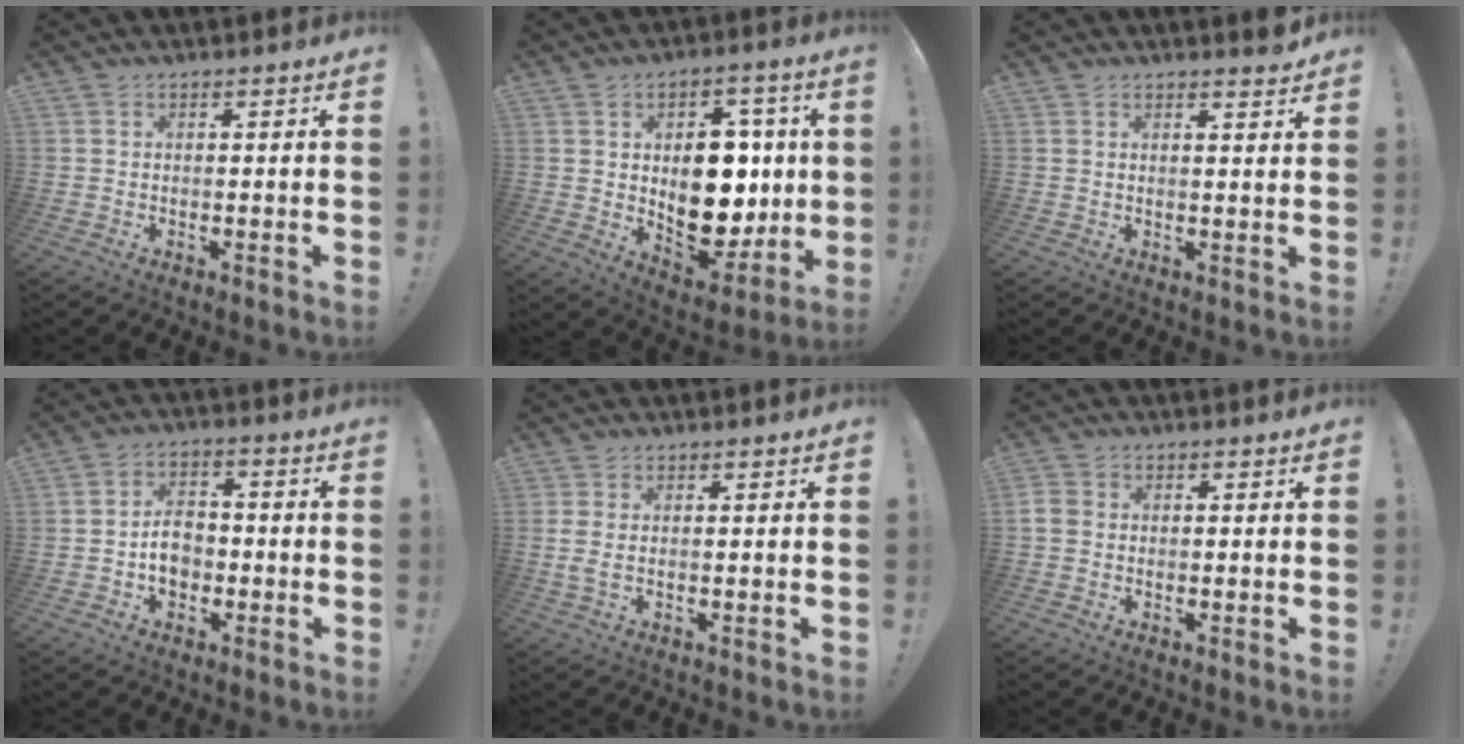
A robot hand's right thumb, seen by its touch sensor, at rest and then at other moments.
{"total": 17.7, "force": [1.3, 12.4, 12.5], "torque": [-0.164, -0.011, 0.037]}
{"total": 2.5, "force": [2.3, -0.4, 1.0], "torque": [-0.004, -0.023, 0.036]}
{"total": 7.4, "force": [-1.8, 5.5, 4.7], "torque": [-0.067, 0.011, -0.031]}
{"total": 2.2, "force": [0.4, 0.7, 2.1], "torque": [-0.034, -0.004, 0.008]}
{"total": 2.5, "force": [-0.5, 2.0, 1.4], "torque": [-0.033, 0.005, -0.008]}